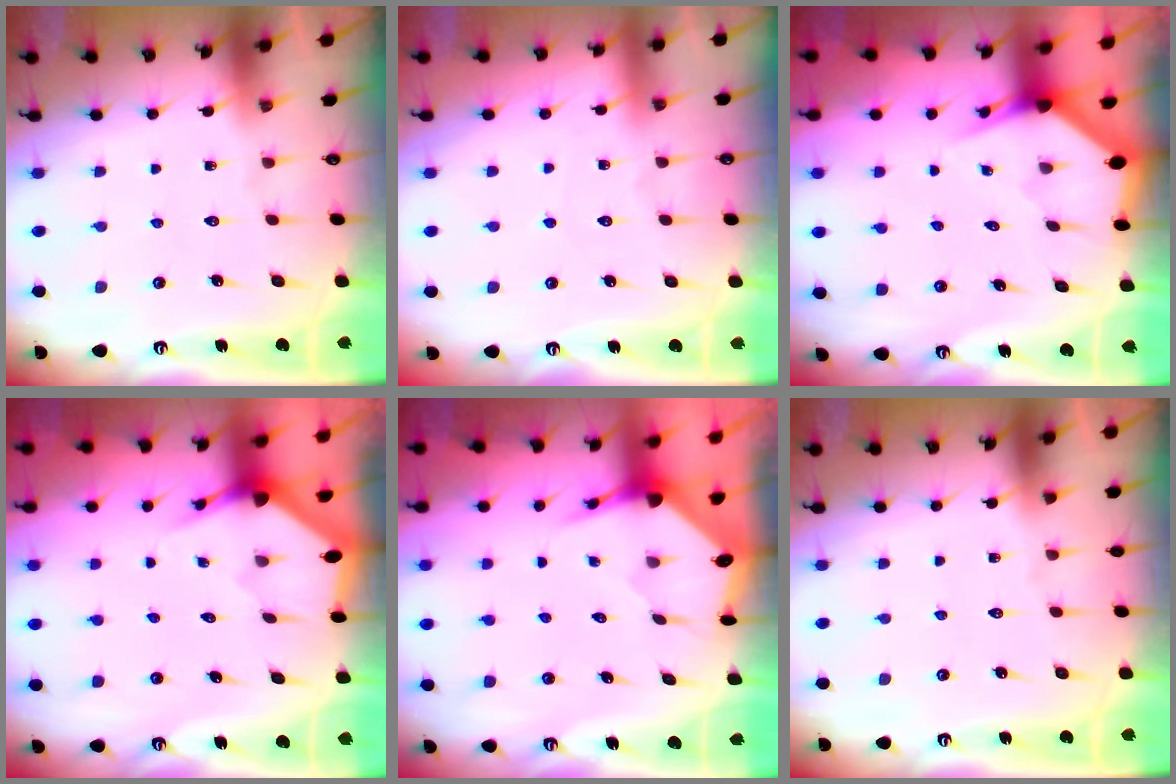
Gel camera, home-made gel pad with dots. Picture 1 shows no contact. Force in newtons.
{"total": 2.4, "press": 2.4, "slide": 0.3}
{"total": 2.6, "press": 2.6, "slide": 0.2}
{"total": 3.0, "press": 3.0, "slide": 0.1}
{"total": 3.5, "press": 3.5, "slide": 0.5}
{"total": 0.0}